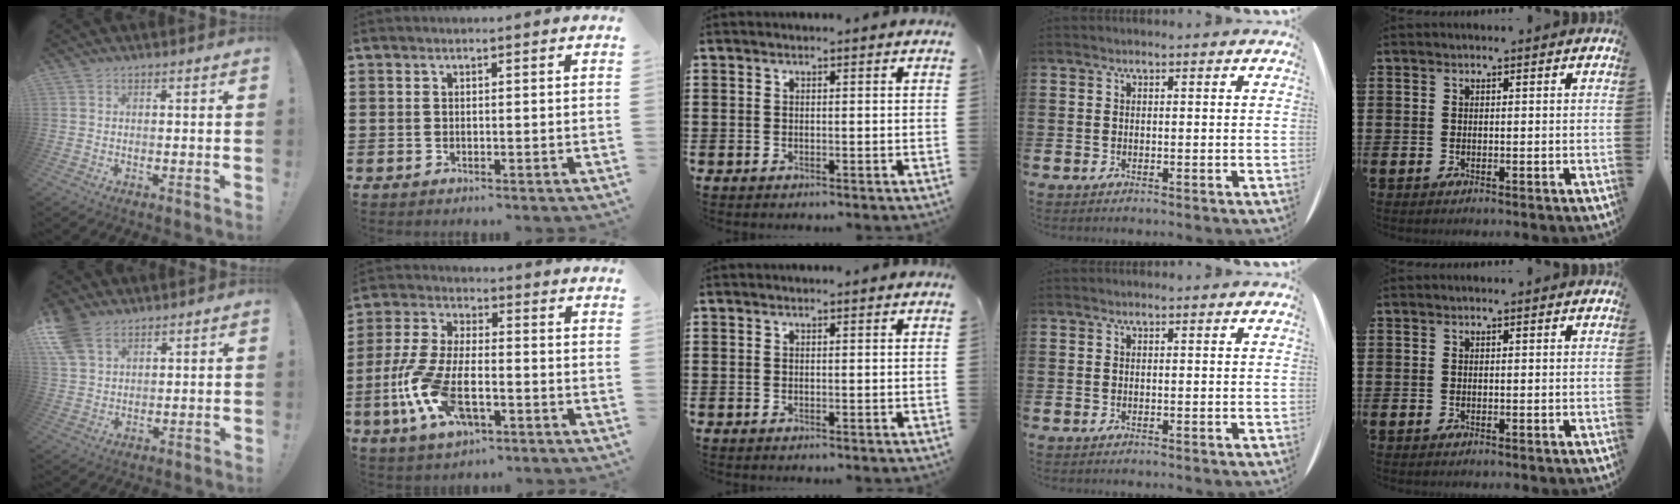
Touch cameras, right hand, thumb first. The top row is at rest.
{"thumb": {"total": 9.3, "force": [5.8, 5.7, 4.4], "torque": [-0.093, -0.019, 0.117]}, "index": {"total": 10.8, "force": [-3.7, 4.9, 8.9], "torque": [-0.219, -0.009, -0.073]}}